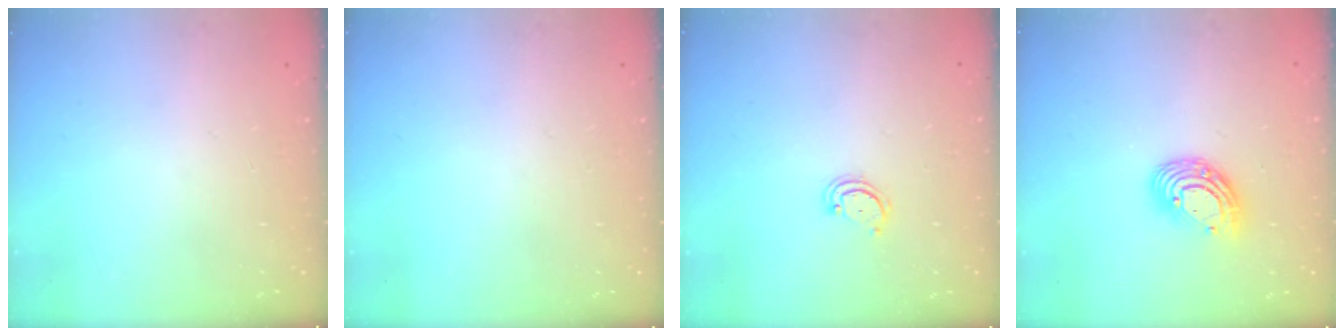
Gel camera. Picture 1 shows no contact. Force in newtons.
{"total": 0.0}
{"total": 2.6, "press": 2.6, "slide": 0.3}
{"total": 10.5, "press": 10.4, "slide": 1.1}